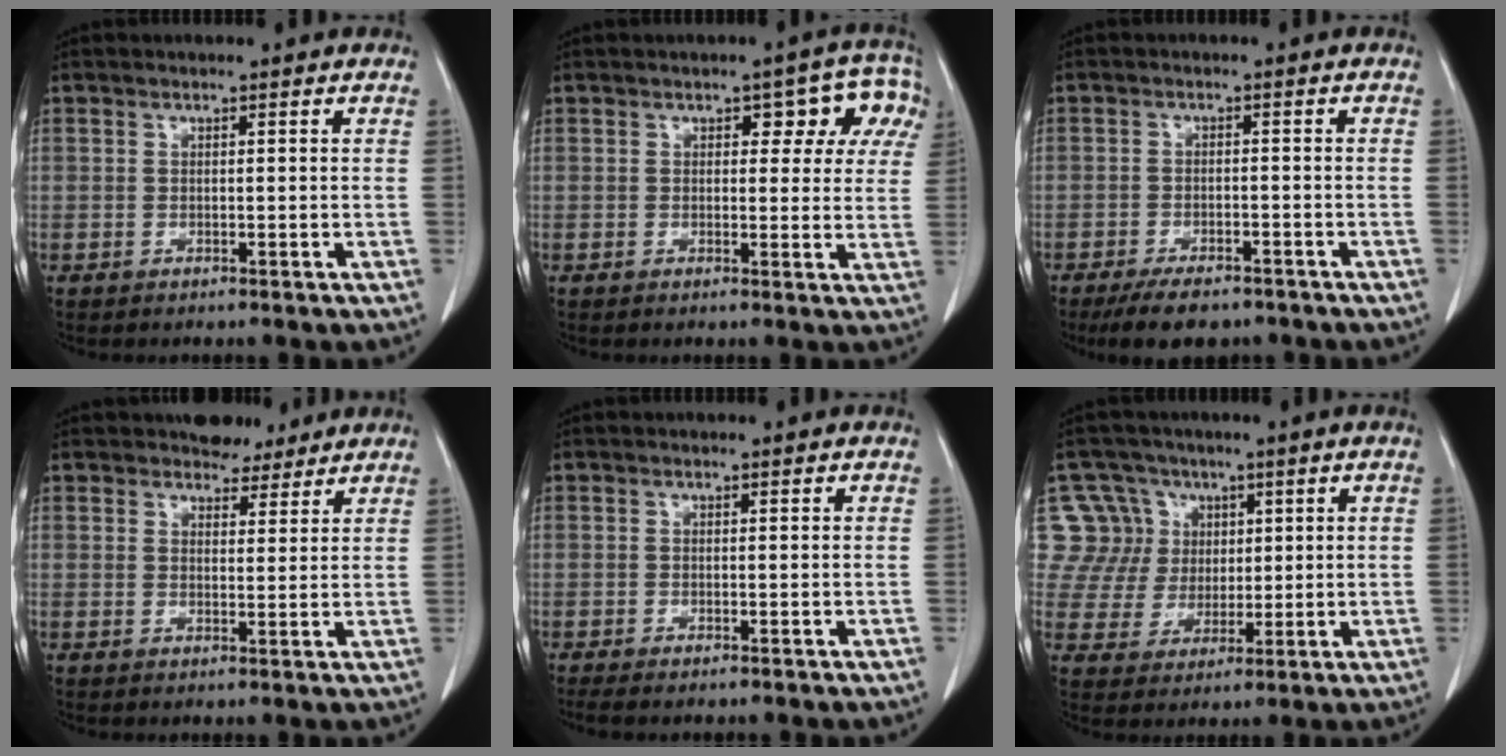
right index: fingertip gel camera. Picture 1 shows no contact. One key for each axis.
{"total": 7.2, "fx": 3.2, "fy": 3.9, "fz": 5.1, "tx": -0.042, "ty": 0.018, "tz": 0.028}
{"total": 7.0, "fx": -5.6, "fy": 2.6, "fz": 3.4, "tx": -0.051, "ty": -0.005, "tz": -0.084}
{"total": 3.9, "fx": 3.5, "fy": 1.8, "fz": 0.6, "tx": -0.004, "ty": -0.001, "tz": 0.049}
{"total": 2.4, "fx": -2.0, "fy": 0.3, "fz": 1.4, "tx": -0.013, "ty": -0.006, "tz": -0.026}
{"total": 11.4, "fx": 4.0, "fy": 10.7, "fz": 0.6, "tx": -0.018, "ty": 0.036, "tz": 0.088}